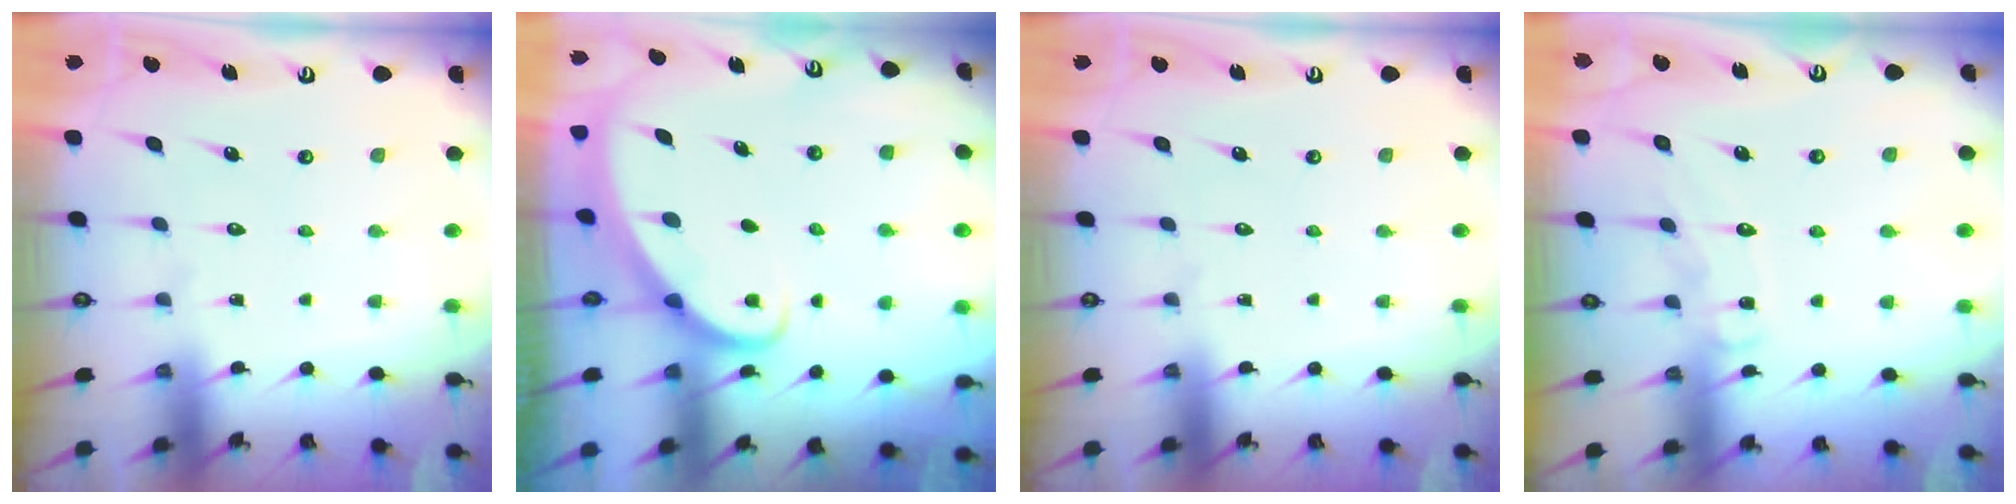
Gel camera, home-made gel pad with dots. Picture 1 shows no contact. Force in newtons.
{"total": 2.4, "press": 2.4, "slide": 0.2}
{"total": 0.0}
{"total": 8.5, "press": 8.5, "slide": 0.6}